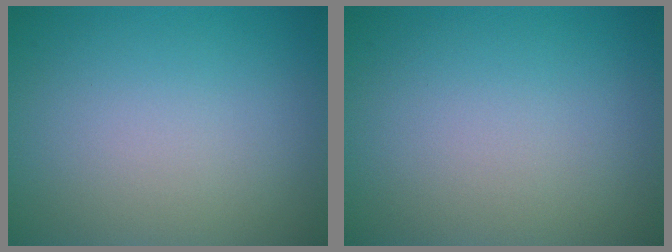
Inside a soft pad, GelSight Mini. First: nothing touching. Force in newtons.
{"total": 0.0}